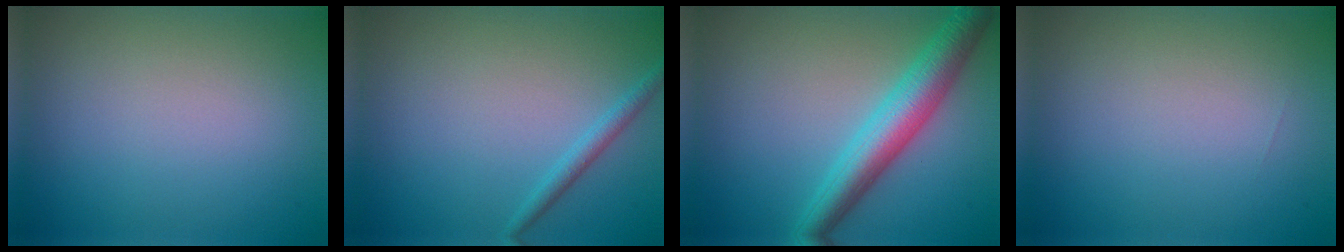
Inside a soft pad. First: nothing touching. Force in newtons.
{"total": 1.5, "press": 1.5, "slide": 0.0}
{"total": 5.6, "press": 5.6, "slide": 0.0}
{"total": 0.0}